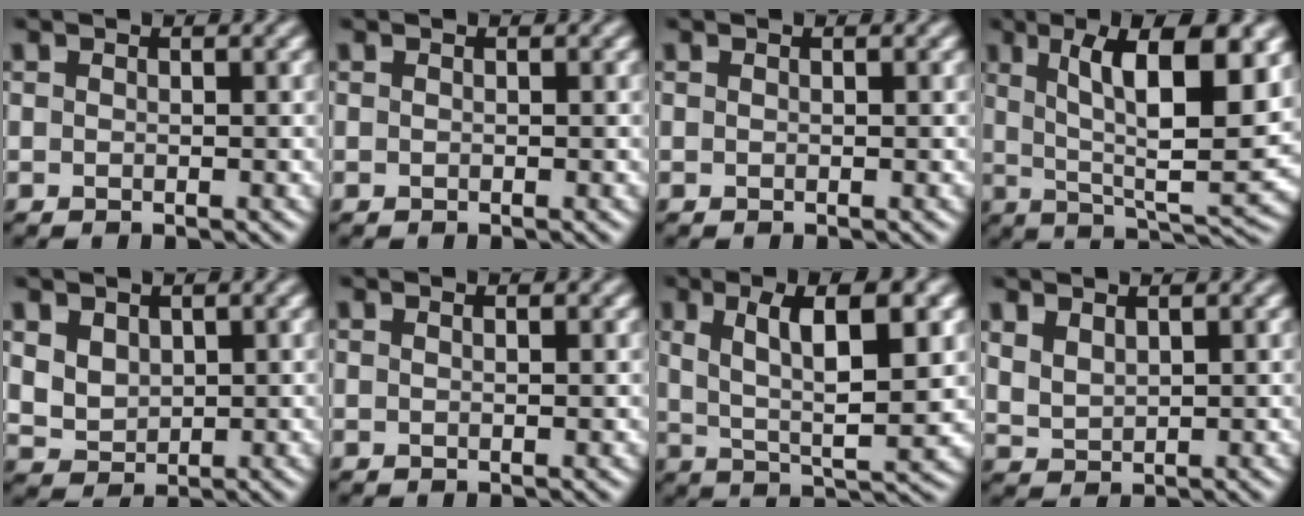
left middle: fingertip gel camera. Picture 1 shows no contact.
{"total": 0.0}
{"total": 0.0}
{"total": 11.6, "force": [3.6, 3.2, 10.5], "torque": [-0.159, 0.003, 0.060]}
{"total": 3.3, "force": [1.6, 2.4, 1.6], "torque": [-0.042, -0.002, 0.037]}
{"total": 0.8, "force": [0.4, 0.2, 0.7], "torque": [-0.006, 0.002, 0.001]}
{"total": 8.3, "force": [2.4, 2.5, 7.6], "torque": [-0.126, 0.003, 0.042]}
{"total": 2.1, "force": [1.6, 0.9, 1.0], "torque": [-0.023, 0.003, 0.040]}